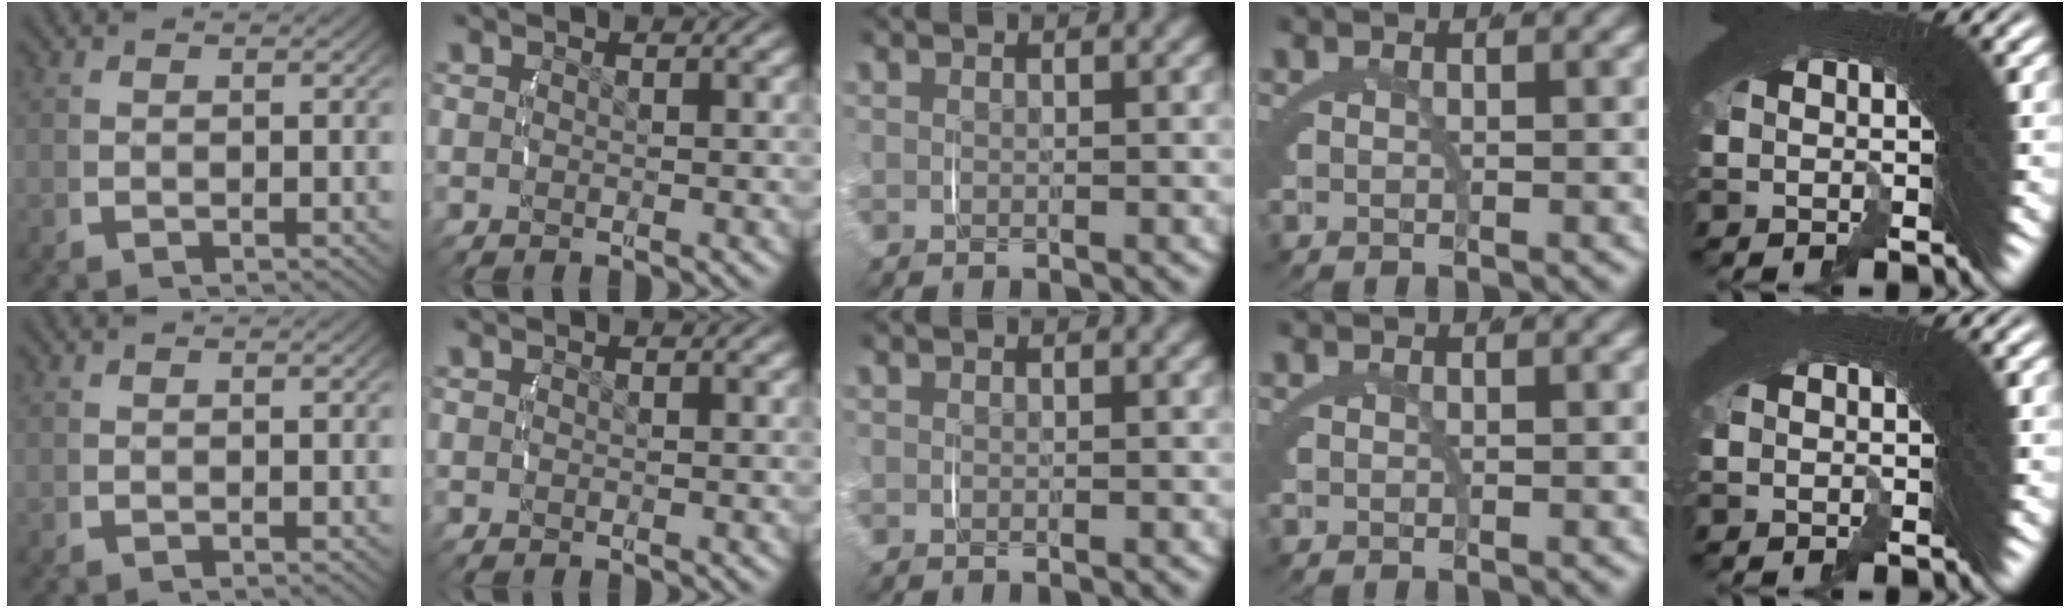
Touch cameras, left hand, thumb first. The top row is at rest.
{}